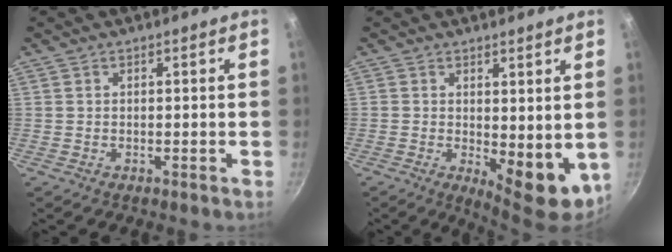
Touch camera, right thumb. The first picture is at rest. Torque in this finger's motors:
{"motor_torque": [-0.12, 0.89, 0.94, 0.02, 0.20]}